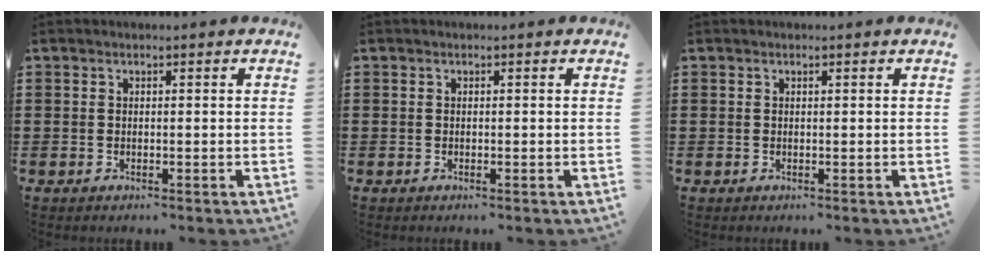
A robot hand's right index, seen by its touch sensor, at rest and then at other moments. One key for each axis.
{"total": 0.0}
{"total": 0.0}